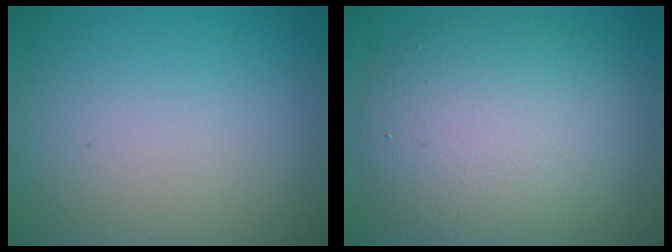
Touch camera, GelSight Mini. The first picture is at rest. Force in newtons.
{"total": 8.6, "press": 8.5, "slide": 0.8}